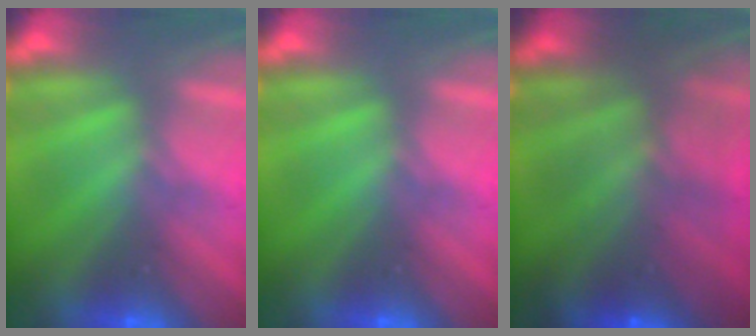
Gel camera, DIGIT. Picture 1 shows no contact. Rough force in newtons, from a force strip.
{"total": 0.0}
{"total": 5.8}